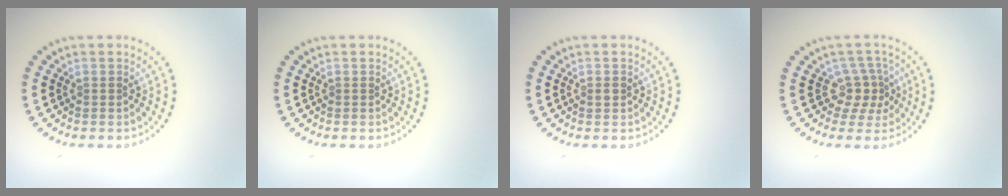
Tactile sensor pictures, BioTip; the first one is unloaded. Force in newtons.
{"total": 0.0}
{"total": 0.9, "press": 0.9, "slide": 0.0}
{"total": 2.9, "press": 2.0, "slide": 2.0}